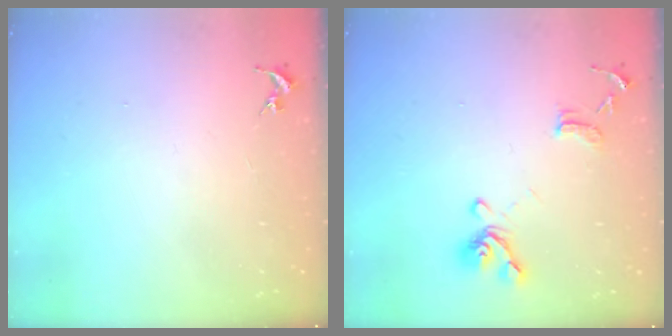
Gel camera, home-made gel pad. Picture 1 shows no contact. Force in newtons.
{"total": 13.1, "press": 13.0, "slide": 1.4}